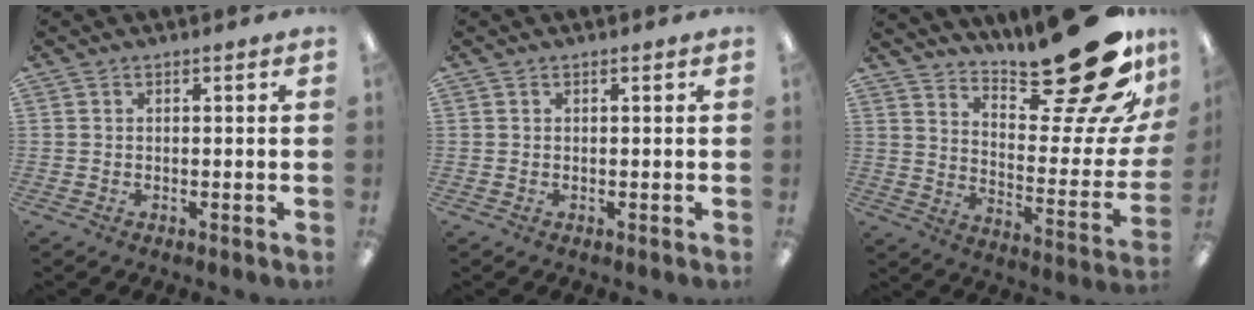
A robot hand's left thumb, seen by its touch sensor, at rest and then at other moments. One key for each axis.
{"total": 0.0}
{"total": 26.8, "fx": 19.3, "fy": 7.9, "fz": 16.9, "tx": -0.192, "ty": -0.146, "tz": 0.308}